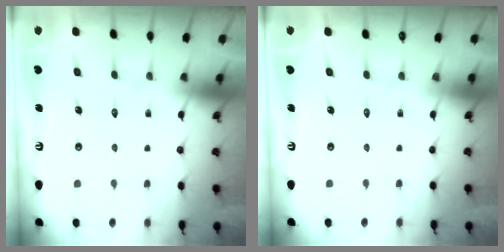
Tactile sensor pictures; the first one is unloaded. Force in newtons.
{"total": 0.0}